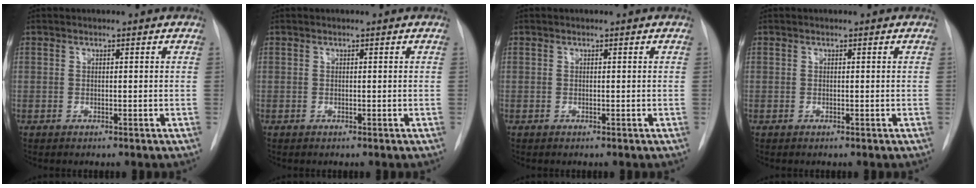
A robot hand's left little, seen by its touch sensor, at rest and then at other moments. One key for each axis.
{"total": 0.0}
{"total": 0.0}
{"total": 0.0}